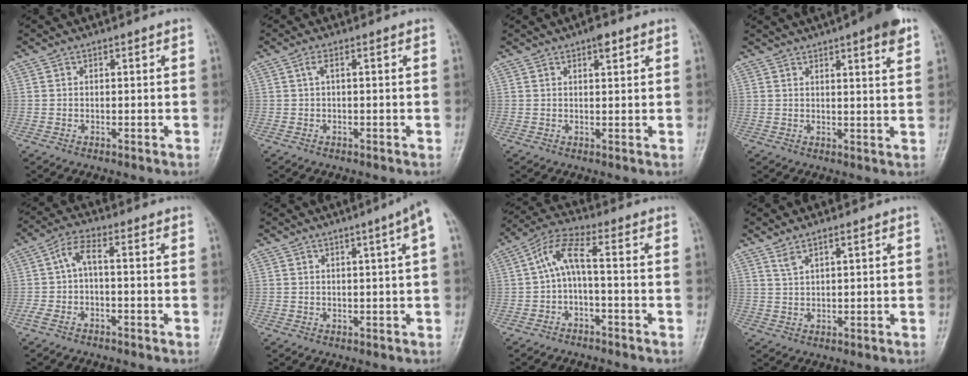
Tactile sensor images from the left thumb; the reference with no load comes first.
{"total": 1.6, "force": [0.3, 0.2, 1.5], "torque": [-0.044, 0.010, 0.008]}
{"total": 2.6, "force": [1.6, 0.8, 1.8], "torque": [-0.023, -0.005, 0.022]}
{"total": 7.8, "force": [4.8, 1.2, 6.1], "torque": [-0.067, -0.012, 0.058]}
{"total": 4.8, "force": [-0.7, 1.2, 4.6], "torque": [-0.109, 0.023, -0.018]}
{"total": 5.5, "force": [2.0, -0.5, 5.1], "torque": [-0.069, 0.002, 0.028]}
{"total": 6.3, "force": [-1.0, 1.3, 6.1], "torque": [-0.136, 0.040, -0.023]}
{"total": 2.6, "force": [1.9, 0.3, 1.8], "torque": [-0.040, -0.007, 0.044]}